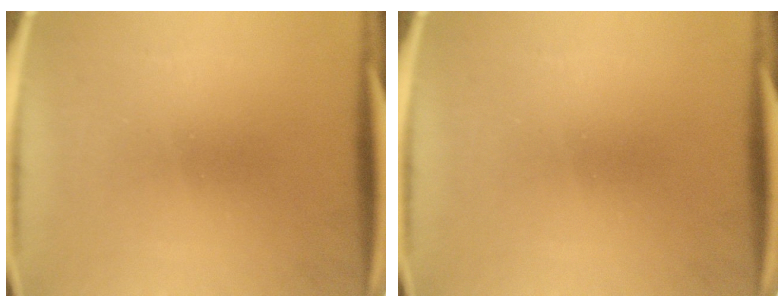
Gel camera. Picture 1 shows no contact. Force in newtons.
{"total": 0.0}